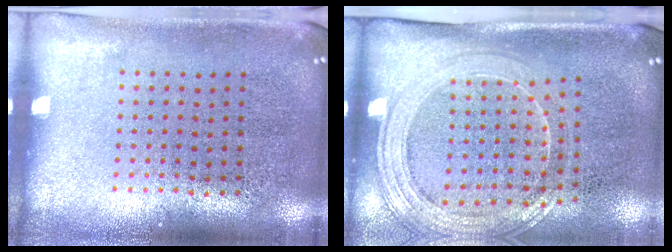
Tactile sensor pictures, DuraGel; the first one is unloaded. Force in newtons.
{"total": 1.9, "press": 1.7, "slide": 0.8}